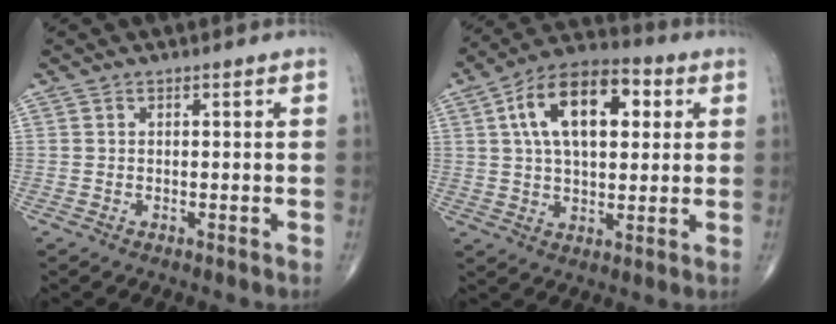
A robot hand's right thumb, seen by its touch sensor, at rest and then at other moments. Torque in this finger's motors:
{"motor_torque": [0.75, 3.71, 1.48, 0.48, 0.13]}